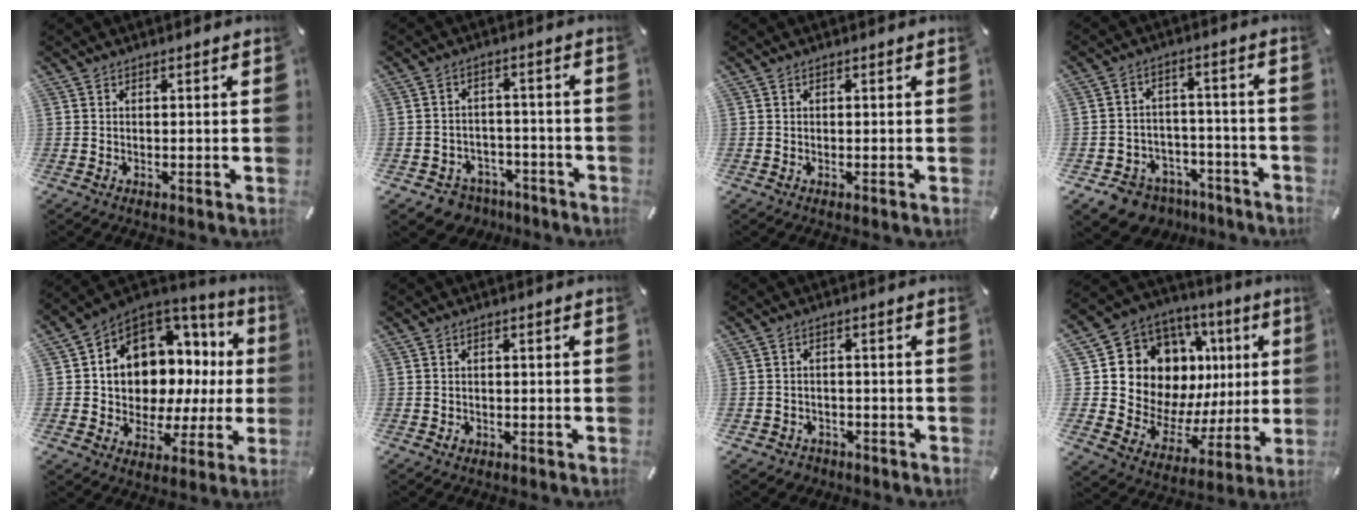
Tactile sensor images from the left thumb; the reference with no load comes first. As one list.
[{"total": 5.1, "force": [-3.0, 4.1, 1.0], "torque": [-0.023, 0.019, -0.057]}, {"total": 0.0}, {"total": 8.3, "force": [-5.7, 5.7, 1.8], "torque": [-0.023, 0.041, -0.097]}, {"total": 10.6, "force": [4.0, 8.9, 4.0], "torque": [-0.068, -0.066, 0.081]}, {"total": 1.2, "force": [-0.4, 1.0, 0.4], "torque": [-0.008, 0.003, -0.010]}, {"total": 2.9, "force": [-1.7, 2.2, 0.5], "torque": [-0.009, 0.009, -0.036]}, {"total": 18.0, "force": [6.8, 13.8, 9.4], "torque": [-0.153, -0.057, 0.147]}]